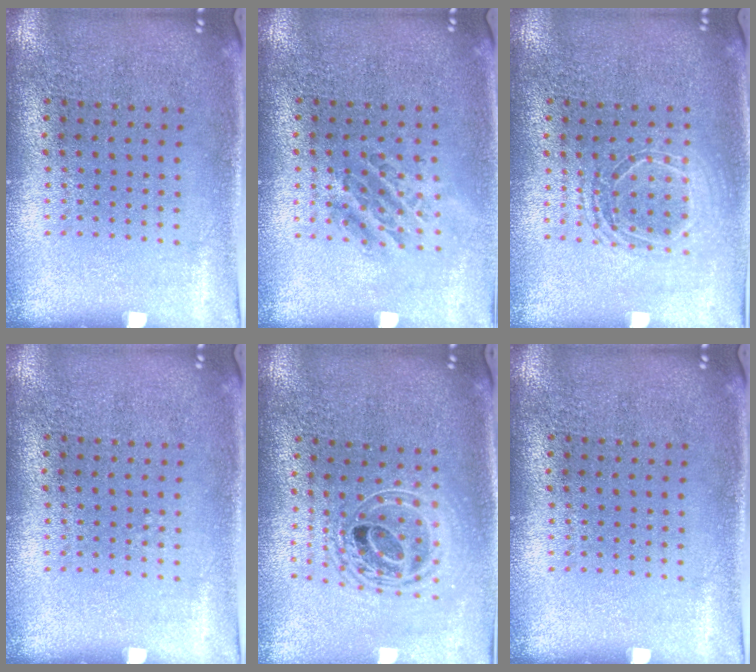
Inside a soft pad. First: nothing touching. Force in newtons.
{"total": 1.2, "press": 1.1, "slide": 0.4}
{"total": 1.6, "press": 1.3, "slide": 0.8}
{"total": 0.0}
{"total": 2.0, "press": 1.5, "slide": 1.3}
{"total": 0.0}